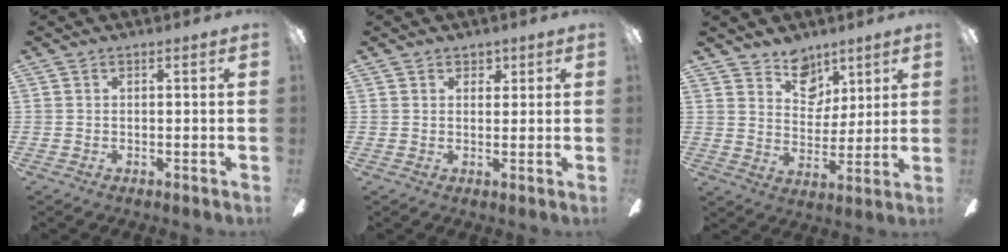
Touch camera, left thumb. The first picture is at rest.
{"total": 2.4, "force": [1.4, 1.9, 0.5], "torque": [0.003, -0.001, 0.023]}
{"total": 9.5, "force": [6.7, 6.5, 2.0], "torque": [-0.026, -0.045, 0.126]}